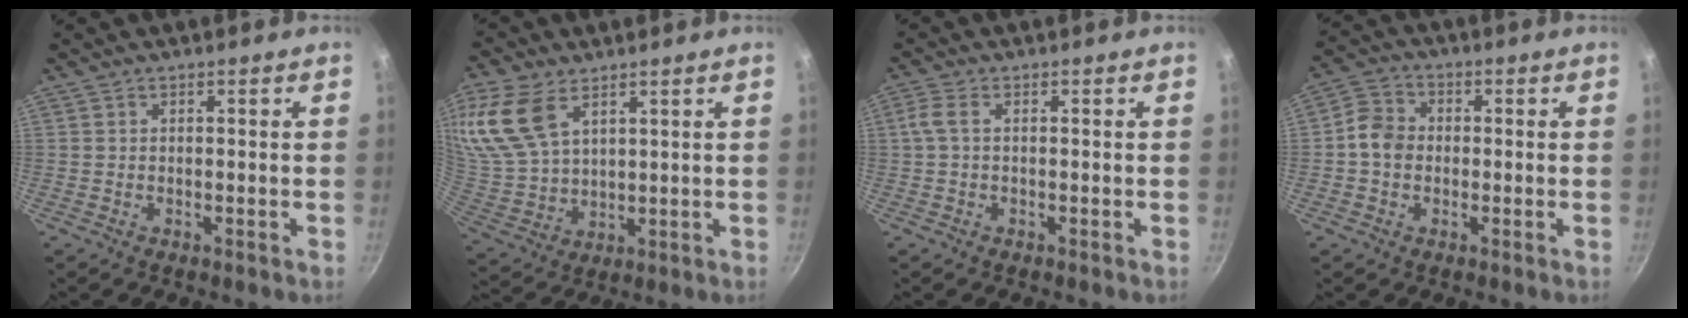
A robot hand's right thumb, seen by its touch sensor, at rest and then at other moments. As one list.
[{"total": 16.2, "force": [7.9, 9.9, 10.2], "torque": [-0.222, -0.002, 0.171]}, {"total": 2.7, "force": [0.0, 1.2, 2.4], "torque": [-0.064, 0.008, -0.002]}, {"total": 6.0, "force": [-0.7, 5.0, 3.2], "torque": [-0.037, 0.015, -0.028]}]